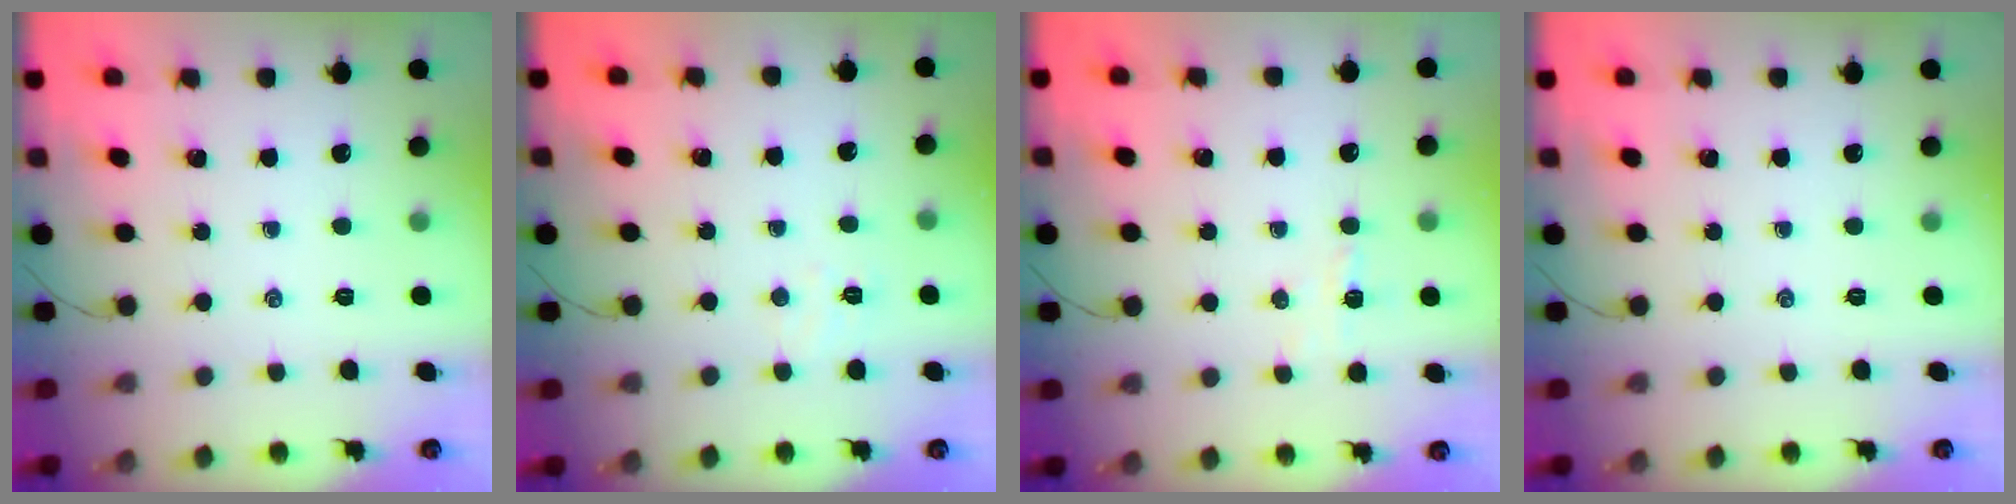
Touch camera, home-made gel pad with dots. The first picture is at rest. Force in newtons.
{"total": 4.0, "press": 3.9, "slide": 0.8}
{"total": 3.0, "press": 2.8, "slide": 0.9}
{"total": 0.0}